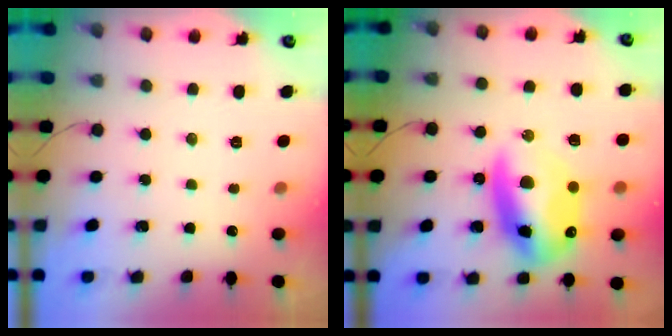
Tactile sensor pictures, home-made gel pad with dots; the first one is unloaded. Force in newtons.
{"total": 16.0, "press": 15.6, "slide": 3.5}